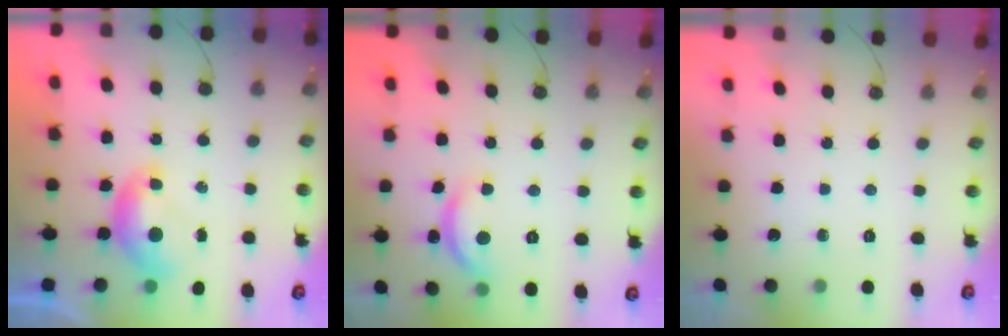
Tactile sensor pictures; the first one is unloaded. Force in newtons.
{"total": 5.1, "press": 5.1, "slide": 0.5}
{"total": 0.0}